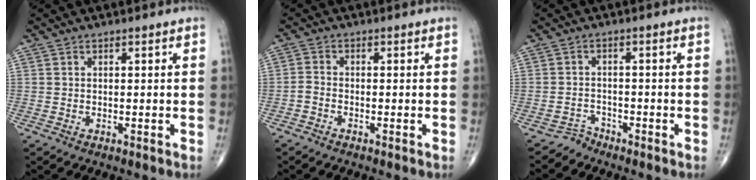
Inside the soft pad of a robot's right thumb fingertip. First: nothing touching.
{"total": 1.6, "force": [-1.1, 0.8, 0.9], "torque": [-0.025, 0.009, -0.026]}
{"total": 2.3, "force": [-1.9, 0.7, -1.0], "torque": [0.033, 0.004, -0.039]}